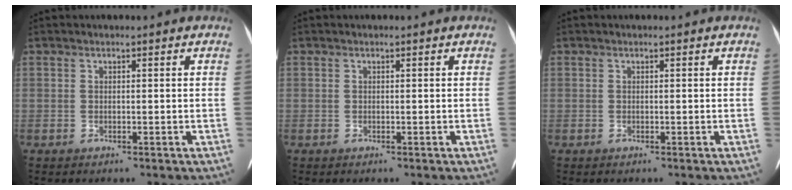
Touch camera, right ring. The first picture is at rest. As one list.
[{"total": 0.0}, {"total": 0.0}]